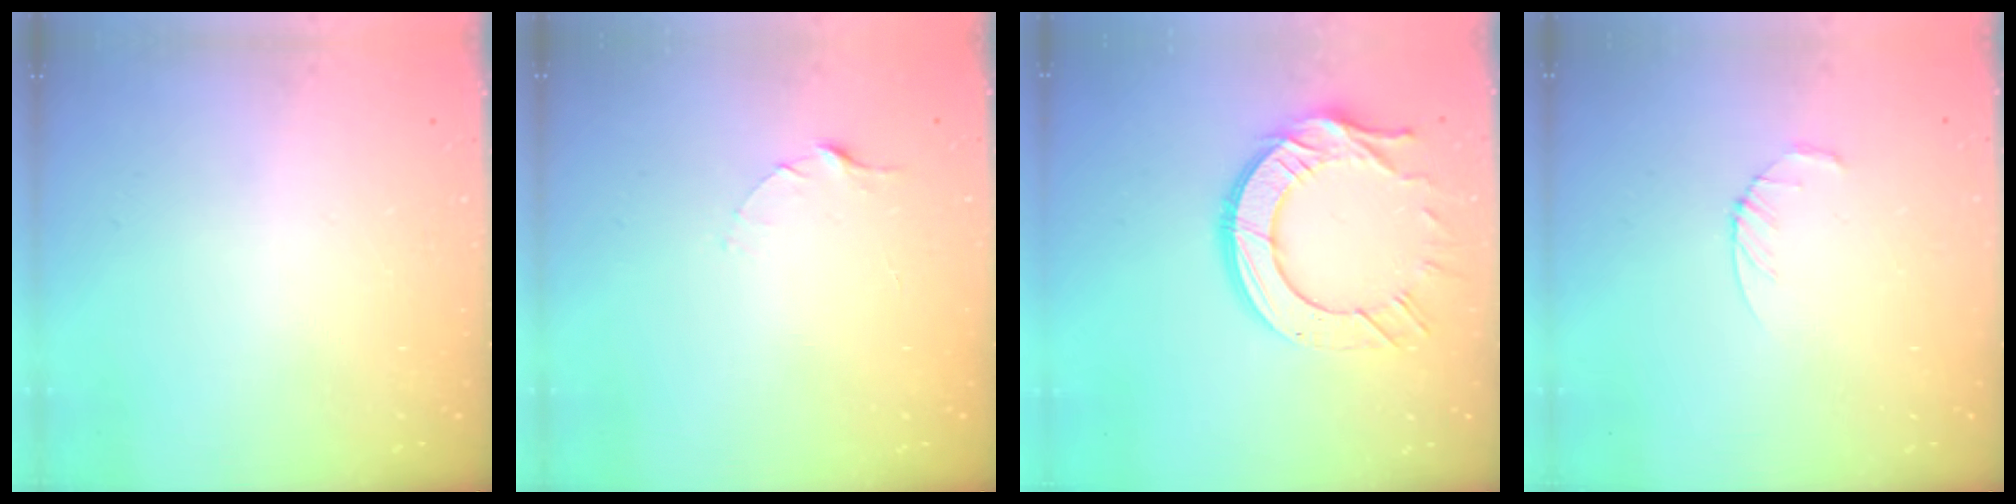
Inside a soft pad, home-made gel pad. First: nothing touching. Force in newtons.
{"total": 2.5, "press": 2.5, "slide": 0.3}
{"total": 14.7, "press": 14.6, "slide": 1.2}
{"total": 3.2, "press": 3.1, "slide": 0.4}